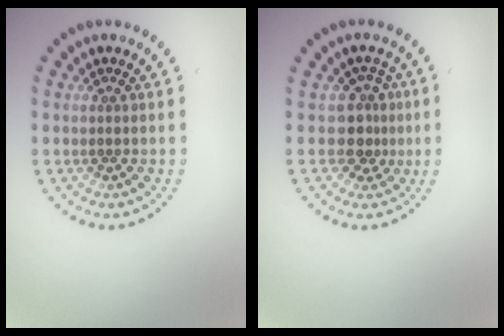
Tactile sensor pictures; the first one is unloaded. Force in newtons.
{"total": 2.7, "press": 1.9, "slide": 1.9}